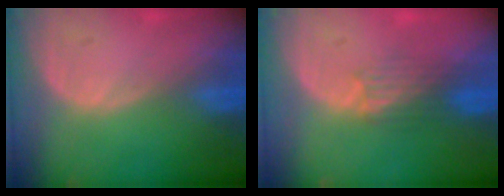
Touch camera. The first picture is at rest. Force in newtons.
{"total": 3.4, "press": 3.3, "slide": 0.5}